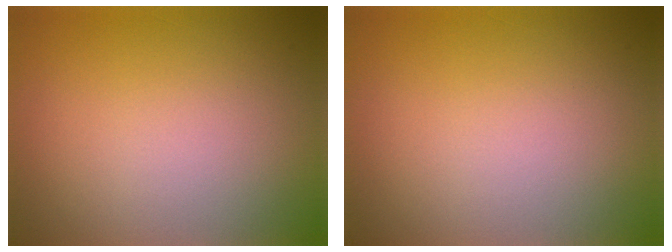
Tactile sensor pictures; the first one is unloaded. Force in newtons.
{"total": 0.0}